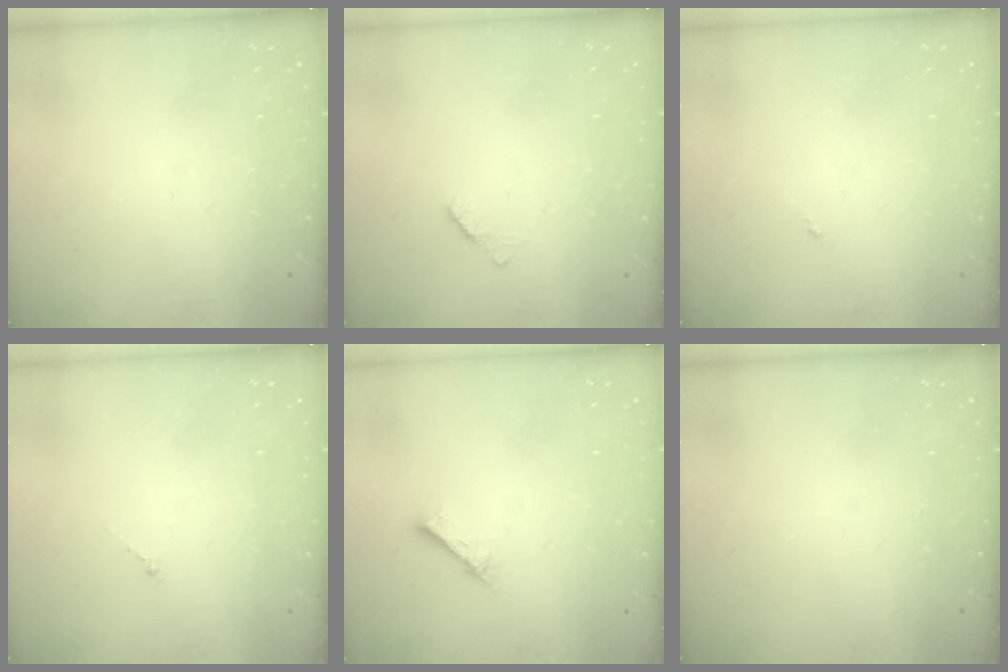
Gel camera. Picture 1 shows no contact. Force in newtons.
{"total": 2.2, "press": 2.2, "slide": 0.3}
{"total": 0.0}
{"total": 0.0}
{"total": 2.1, "press": 2.1, "slide": 0.2}
{"total": 0.0}